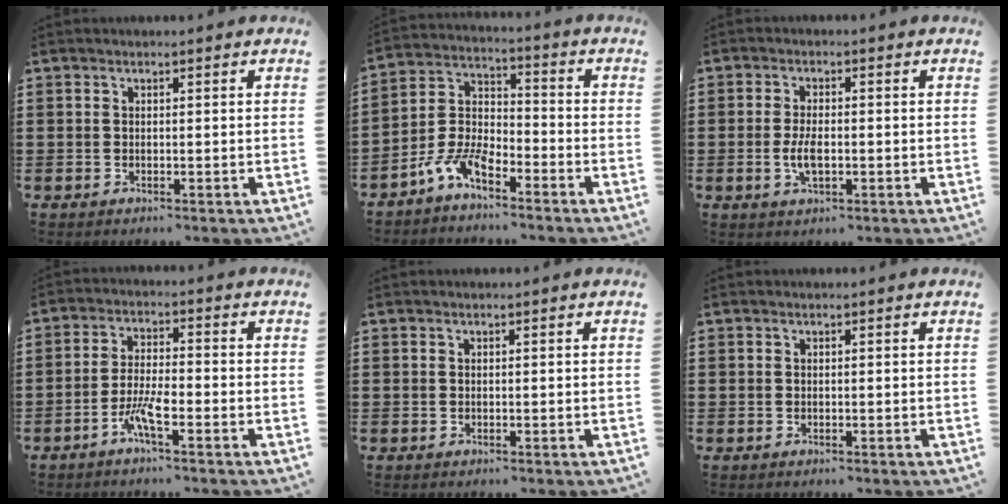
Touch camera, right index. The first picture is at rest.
{"total": 6.6, "force": [-5.0, 2.7, 3.3], "torque": [-0.102, 0.000, -0.108]}
{"total": 3.8, "force": [-0.7, 1.7, 3.4], "torque": [-0.075, -0.002, -0.015]}
{"total": 5.1, "force": [-2.9, 0.9, 4.1], "torque": [-0.103, -0.008, -0.062]}
{"total": 0.0}
{"total": 0.0}